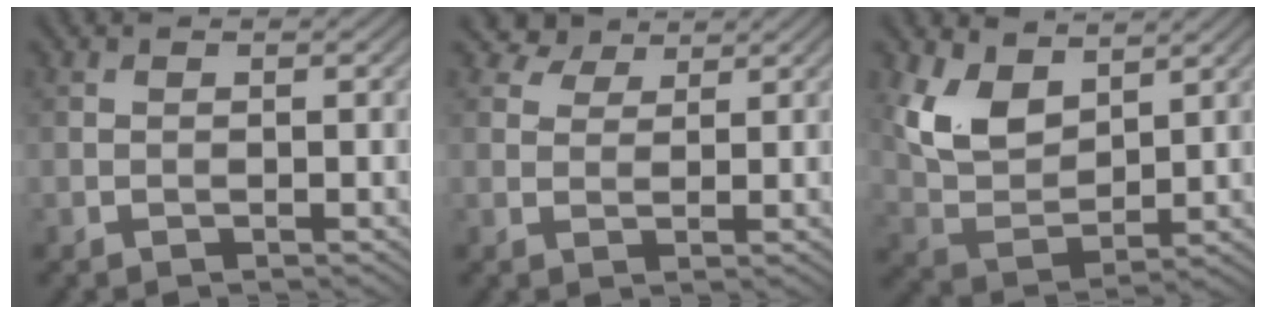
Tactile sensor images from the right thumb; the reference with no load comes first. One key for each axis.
{"total": 3.2, "fx": 2.5, "fy": 1.7, "fz": 1.2, "tx": -0.030, "ty": 0.006, "tz": 0.050}
{"total": 8.2, "fx": 4.5, "fy": 4.5, "fz": 5.2, "tx": -0.123, "ty": -0.004, "tz": 0.090}